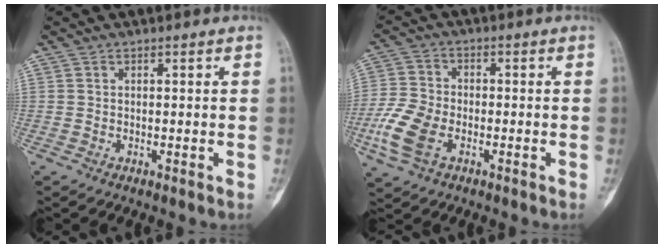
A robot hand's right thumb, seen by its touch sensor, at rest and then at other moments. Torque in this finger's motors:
{"motor_torque": [0.07, 0.18, 0.59, -0.19, 0.08]}